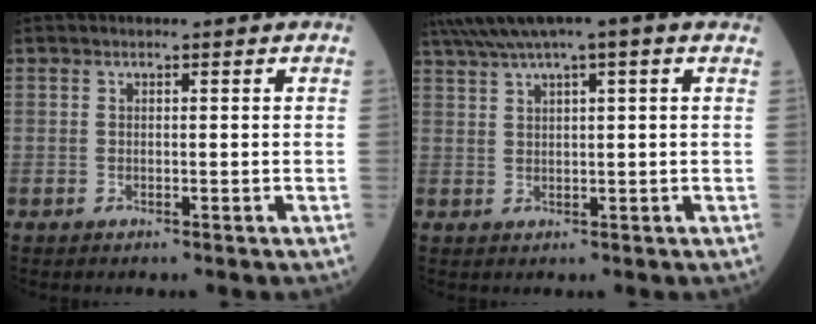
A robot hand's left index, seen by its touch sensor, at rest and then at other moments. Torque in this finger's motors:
{"motor_torque": [0.67, -1.47, 0.23, 0.03]}